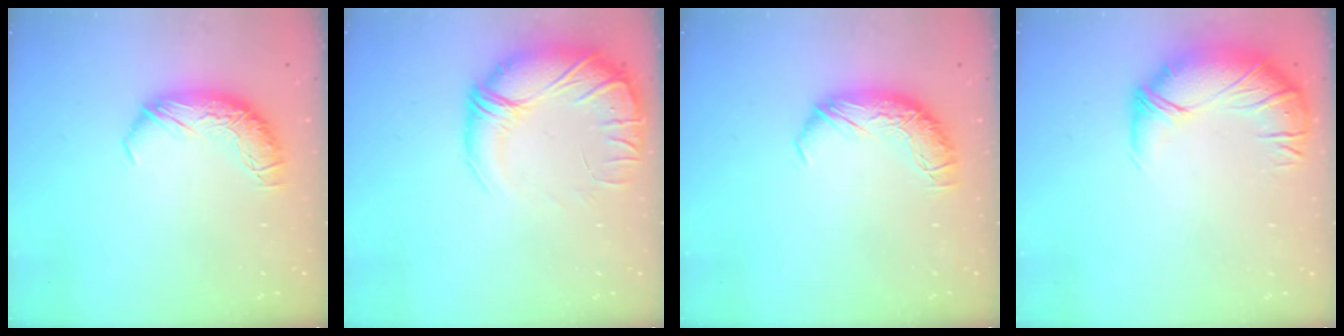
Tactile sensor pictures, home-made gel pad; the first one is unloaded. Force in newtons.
{"total": 3.7, "press": 1.7, "slide": 3.3}
{"total": 0.0}
{"total": 2.7, "press": 1.1, "slide": 2.5}